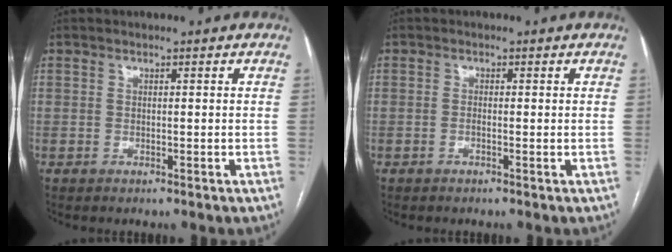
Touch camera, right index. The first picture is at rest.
{"total": 0.7, "force": [-0.2, 0.1, 0.7], "torque": [-0.011, 0.001, -0.004]}